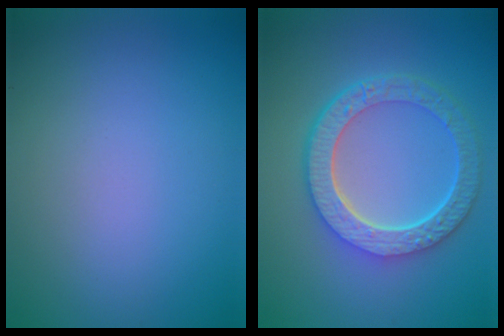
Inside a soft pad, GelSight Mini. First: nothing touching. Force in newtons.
{"total": 6.8, "press": 5.0, "slide": 4.6}